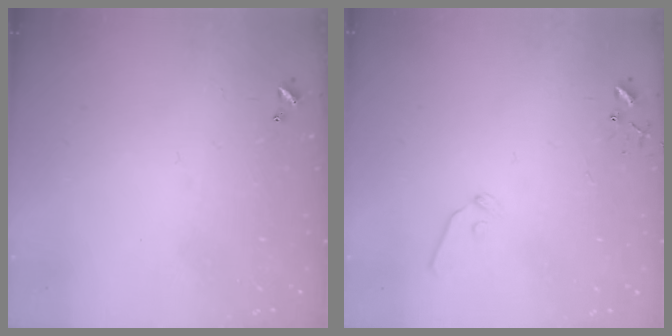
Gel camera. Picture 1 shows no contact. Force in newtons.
{"total": 7.5, "press": 7.4, "slide": 0.9}